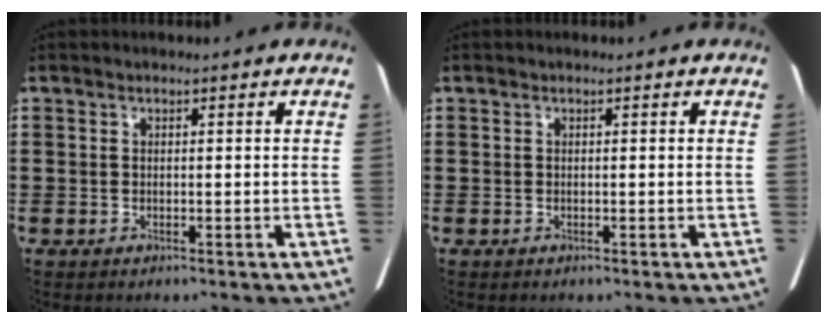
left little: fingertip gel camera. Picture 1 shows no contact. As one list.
[{"total": 0.0}]